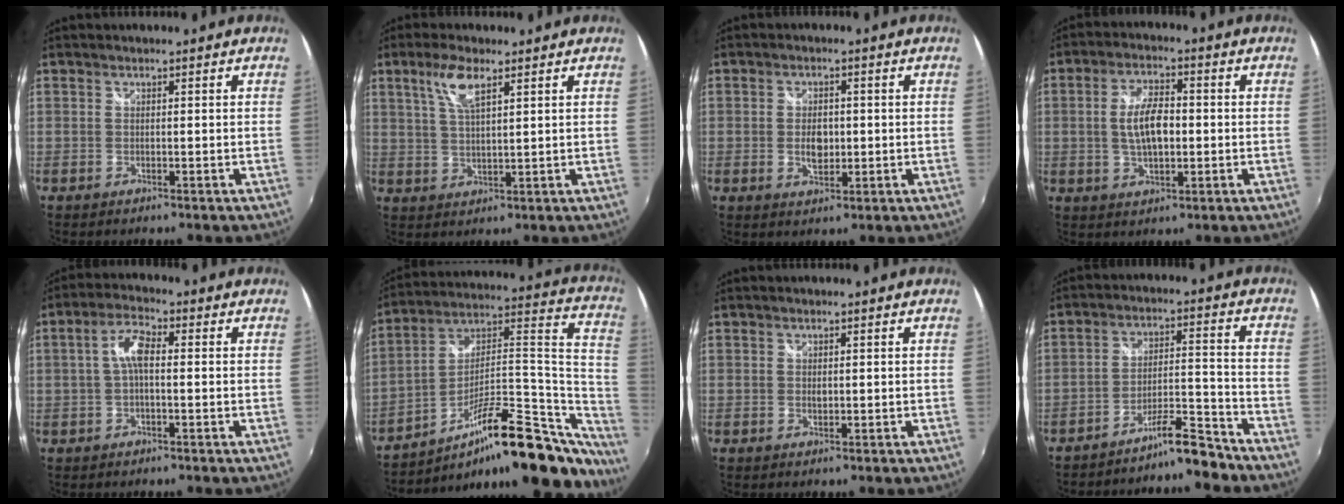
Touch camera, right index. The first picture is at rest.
{"total": 6.0, "force": [3.3, 1.6, 4.8], "torque": [-0.095, 0.004, 0.066]}
{"total": 4.3, "force": [-0.4, 2.7, 3.4], "torque": [-0.060, -0.001, -0.007]}
{"total": 7.8, "force": [-0.3, 3.5, 7.0], "torque": [-0.132, 0.006, -0.002]}
{"total": 4.9, "force": [-0.1, 1.8, 4.6], "torque": [-0.093, 0.015, -0.002]}
{"total": 29.4, "force": [-20.3, 8.7, 19.5], "torque": [-0.239, 0.032, -0.299]}
{"total": 0.7, "force": [0.1, 0.5, 0.5], "torque": [-0.009, 0.000, 0.002]}
{"total": 8.0, "force": [-7.4, 0.7, 3.0], "torque": [-0.053, 0.024, -0.120]}